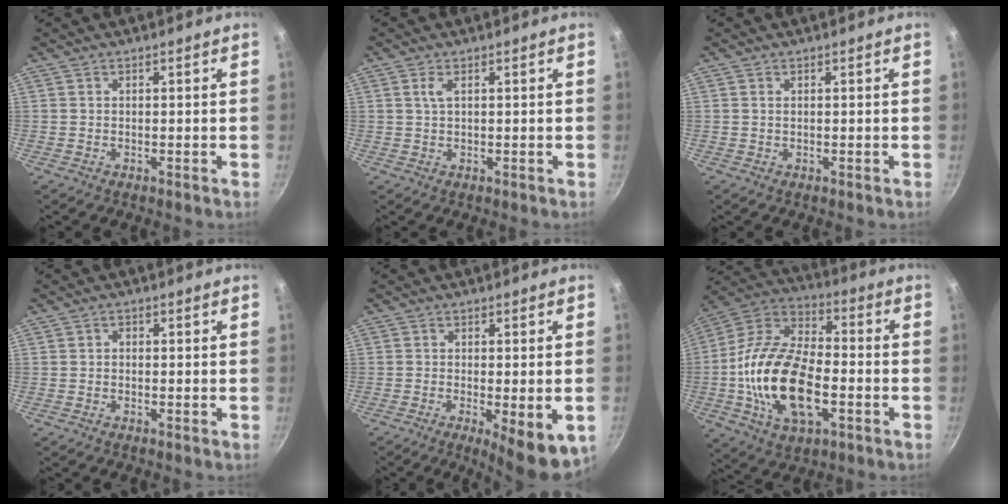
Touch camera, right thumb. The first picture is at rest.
{"total": 1.8, "force": [0.6, 0.7, 1.5], "torque": [-0.031, -0.001, 0.014]}
{"total": 0.6, "force": [0.2, 0.3, 0.4], "torque": [-0.008, 0.001, 0.003]}
{"total": 1.0, "force": [-0.1, 0.8, 0.5], "torque": [-0.009, 0.006, -0.002]}
{"total": 8.6, "force": [-2.0, 2.3, 8.0], "torque": [-0.102, -0.012, -0.018]}
{"total": 22.1, "force": [-4.5, 12.0, 18.0], "torque": [-0.331, 0.032, -0.091]}